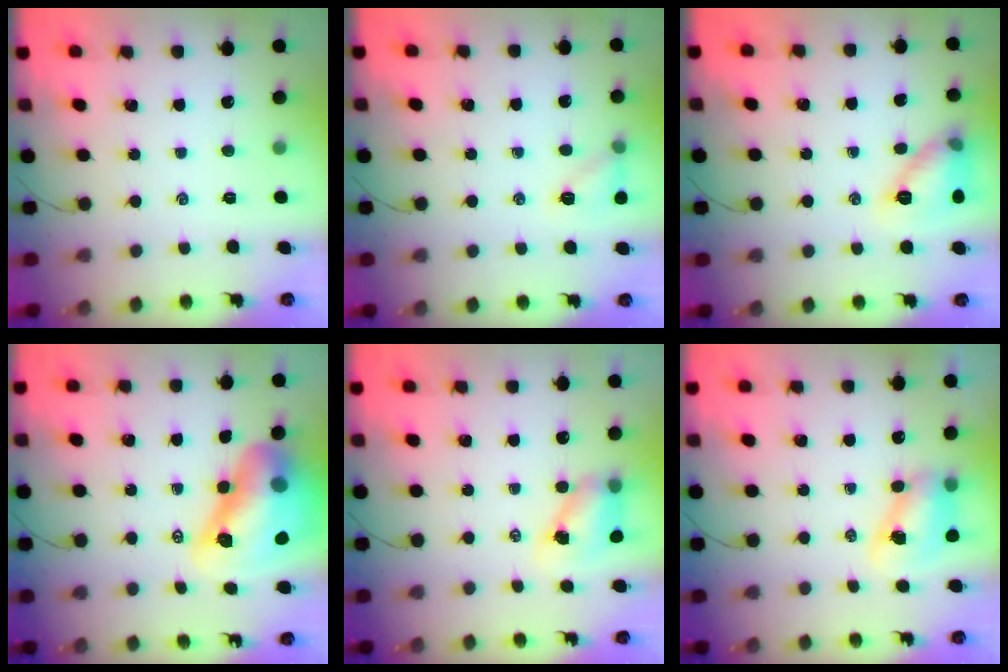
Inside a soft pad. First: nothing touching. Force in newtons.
{"total": 8.2, "press": 8.0, "slide": 1.7}
{"total": 12.0, "press": 12.0, "slide": 0.4}
{"total": 18.1, "press": 17.4, "slide": 5.1}
{"total": 6.4, "press": 6.3, "slide": 1.0}
{"total": 8.1, "press": 8.0, "slide": 1.1}